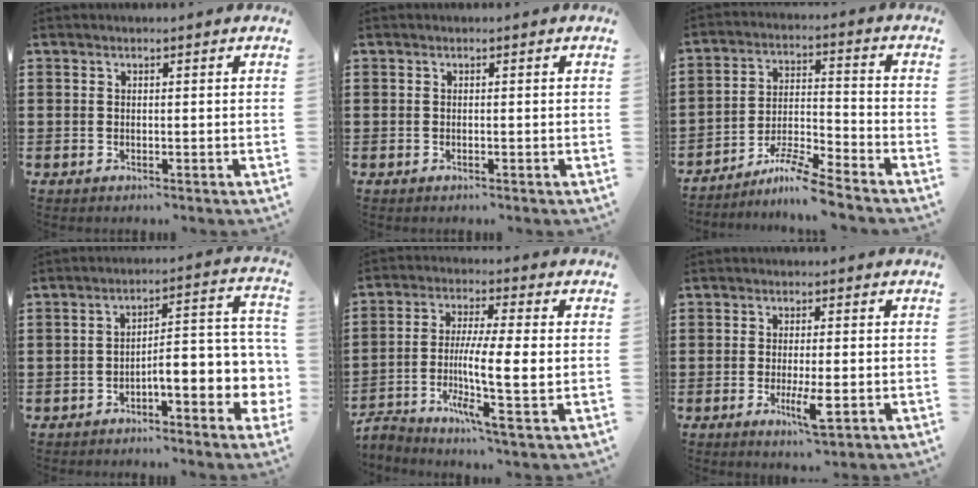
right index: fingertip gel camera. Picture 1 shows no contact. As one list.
[{"total": 0.0}, {"total": 7.3, "force": [-6.7, -0.2, 2.9], "torque": [-0.059, -0.001, -0.130]}, {"total": 6.2, "force": [-2.6, 1.9, 5.3], "torque": [-0.076, -0.028, -0.053]}, {"total": 8.1, "force": [-1.3, 1.3, 7.9], "torque": [-0.151, -0.007, -0.029]}, {"total": 5.3, "force": [-1.6, 1.0, 4.9], "torque": [-0.102, -0.016, -0.031]}]